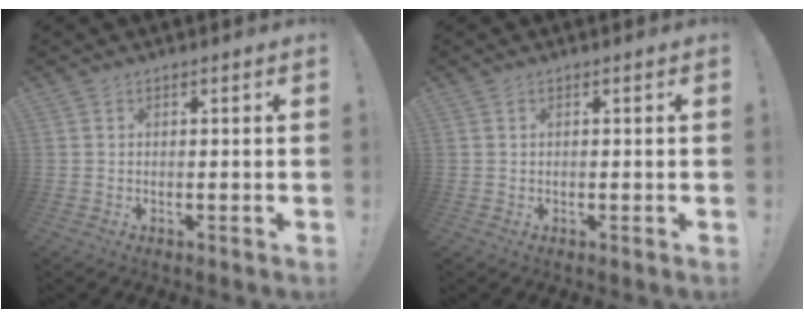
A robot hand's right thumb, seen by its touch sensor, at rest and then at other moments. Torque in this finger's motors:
{"motor_torque": [0.24, 0.25, -0.34, -0.33, -0.03]}